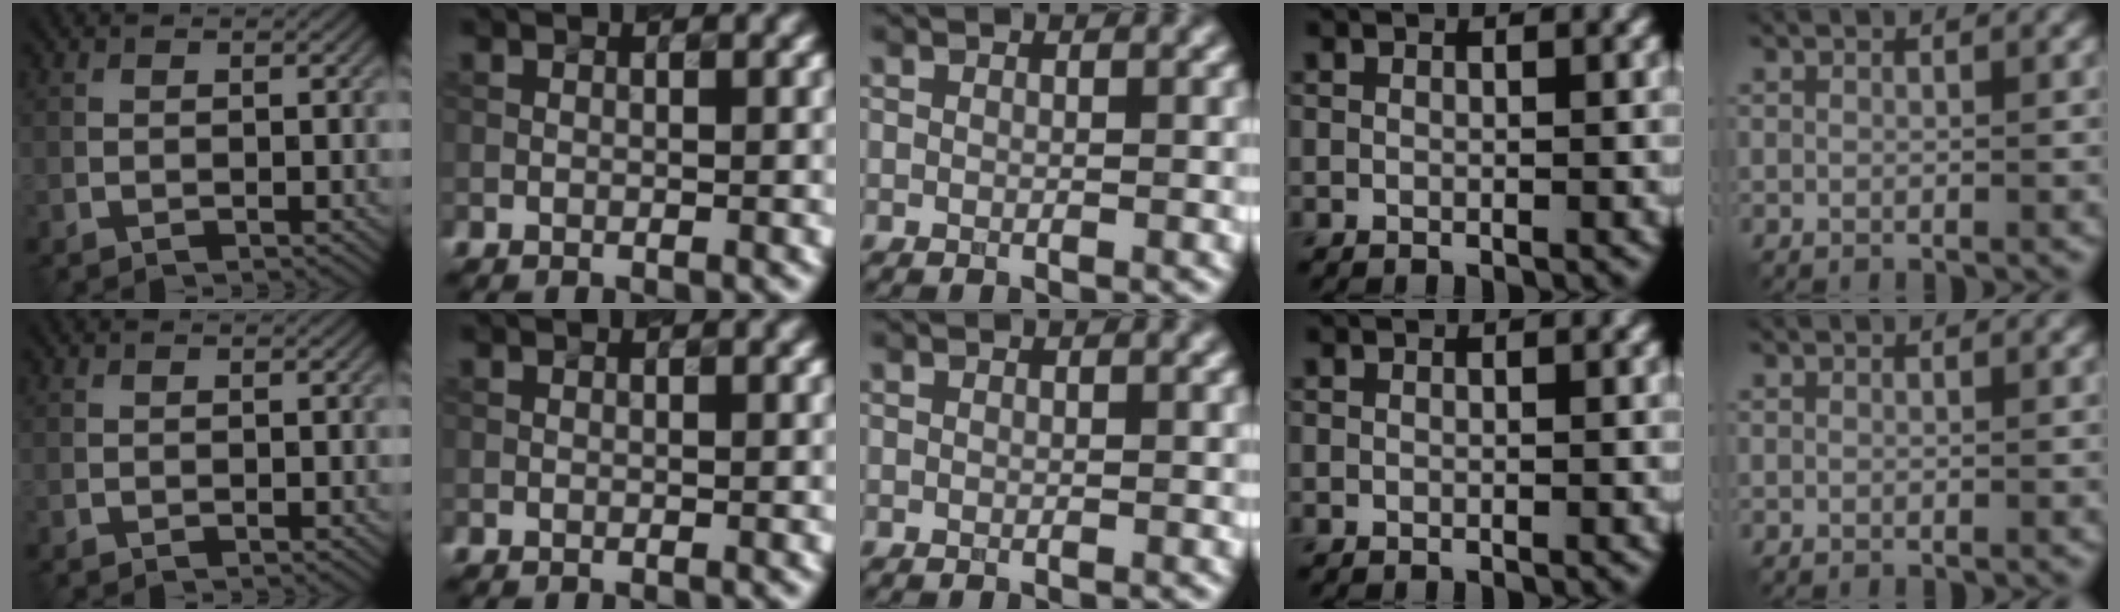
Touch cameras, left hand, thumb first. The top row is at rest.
{}